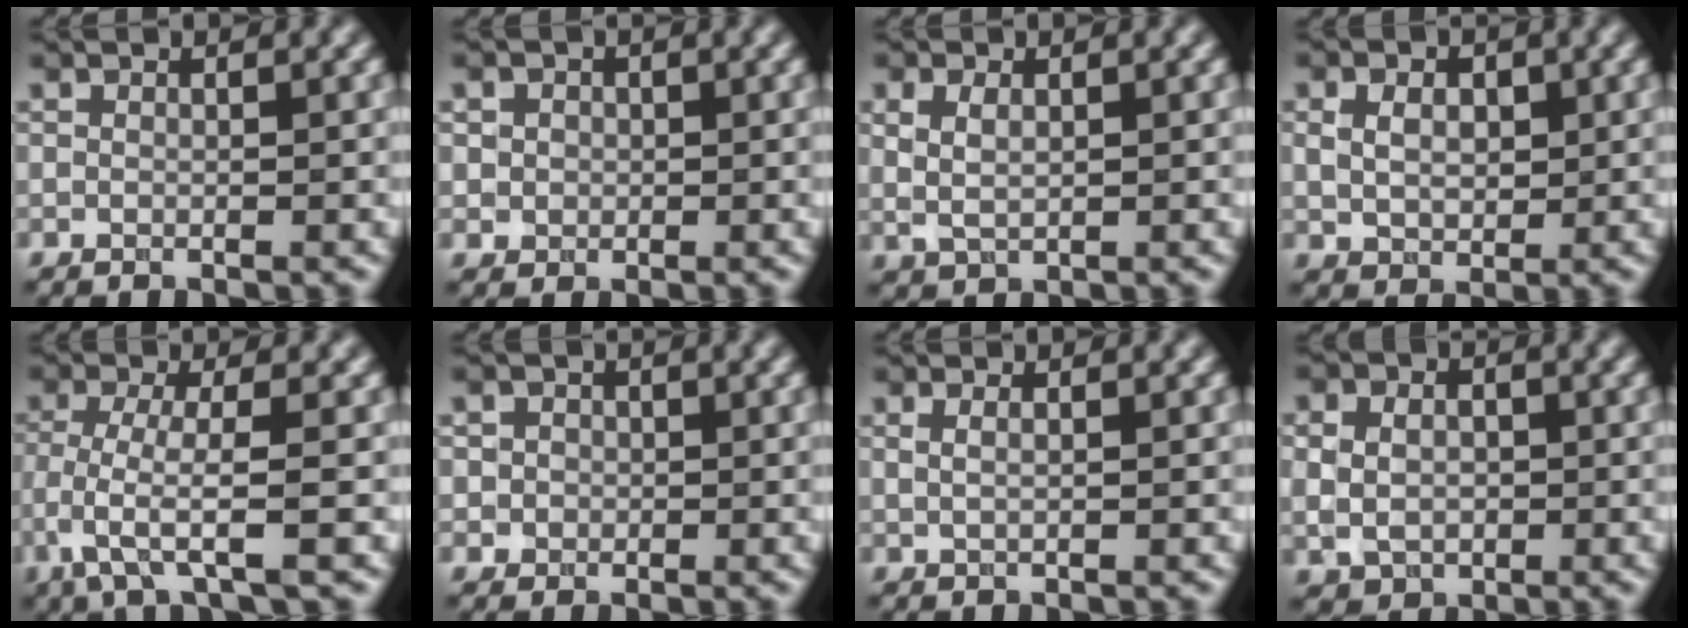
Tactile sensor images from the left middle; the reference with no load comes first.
{"total": 2.4, "force": [0.7, 2.2, 0.9], "torque": [-0.003, 0.007, 0.007]}
{"total": 2.1, "force": [0.6, 1.3, 1.6], "torque": [-0.036, -0.001, 0.016]}
{"total": 3.7, "force": [0.8, 2.8, 2.3], "torque": [-0.044, 0.001, 0.009]}
{"total": 4.1, "force": [-1.7, 0.6, 3.7], "torque": [-0.073, -0.005, -0.040]}
{"total": 2.0, "force": [0.3, 2.0, 0.5], "torque": [0.014, 0.002, -0.003]}
{"total": 1.5, "force": [0.7, 0.8, 1.1], "torque": [-0.009, -0.003, 0.003]}
{"total": 5.3, "force": [0.2, 4.4, 2.9], "torque": [-0.041, 0.009, -0.015]}